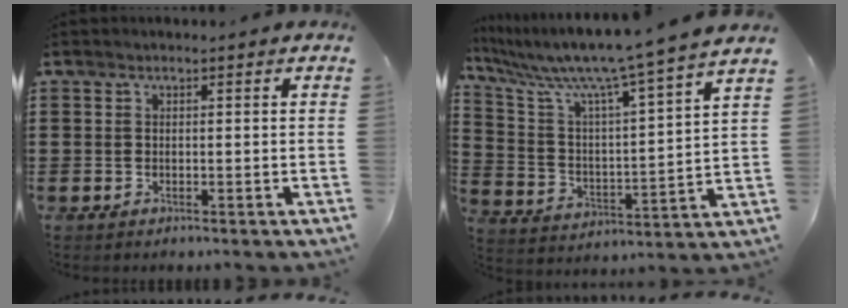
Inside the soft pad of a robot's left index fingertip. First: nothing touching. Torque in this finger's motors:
{"motor_torque": [1.09, -1.05, 0.45, 0.21]}